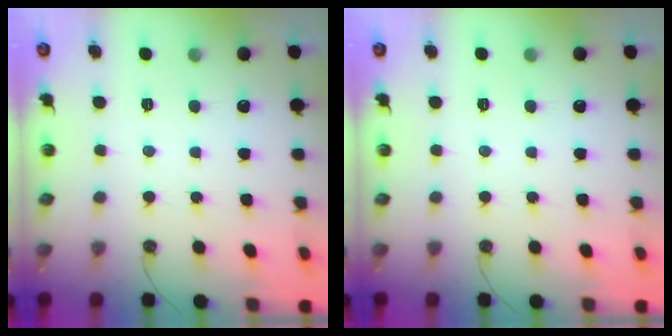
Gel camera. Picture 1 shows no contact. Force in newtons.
{"total": 0.0}